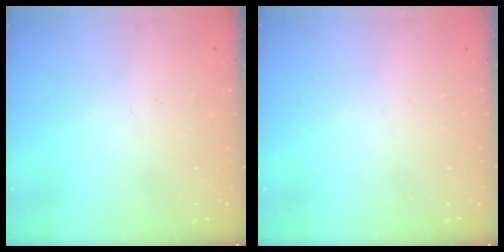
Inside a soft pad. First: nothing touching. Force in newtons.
{"total": 0.0}